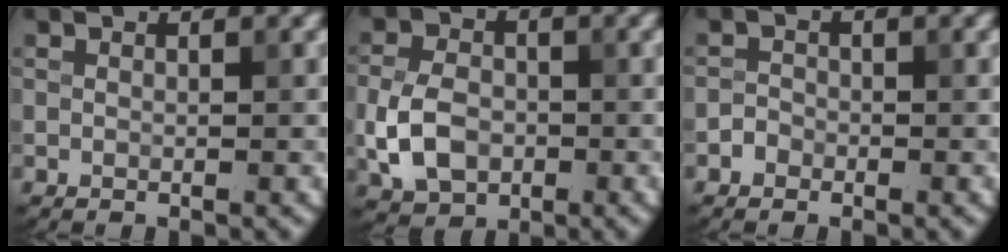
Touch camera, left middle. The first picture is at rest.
{"total": 5.1, "force": [-1.3, 3.6, 3.3], "torque": [-0.072, 0.000, -0.028]}
{"total": 1.0, "force": [-0.6, 0.7, 0.1], "torque": [0.003, 0.003, -0.013]}